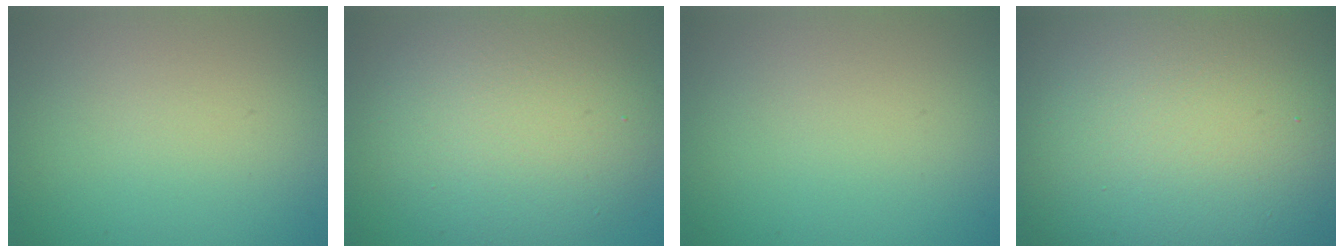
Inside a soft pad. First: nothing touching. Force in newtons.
{"total": 8.3, "press": 8.3, "slide": 0.3}
{"total": 0.0}
{"total": 22.8, "press": 22.7, "slide": 1.1}